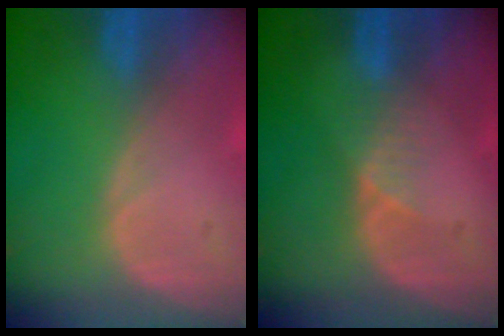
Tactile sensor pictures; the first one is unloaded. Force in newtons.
{"total": 2.6, "press": 2.2, "slide": 1.4}